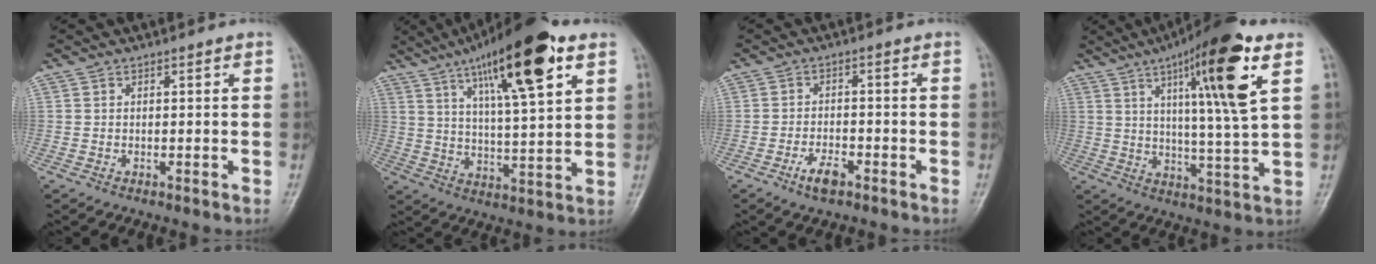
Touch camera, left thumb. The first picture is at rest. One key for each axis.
{"total": 20.1, "fx": 10.5, "fy": 4.9, "fz": 16.4, "tx": -0.247, "ty": -0.025, "tz": 0.169}
{"total": 4.4, "fx": -2.7, "fy": 1.8, "fz": 2.9, "tx": -0.052, "ty": 0.016, "tz": -0.048}
{"total": 17.0, "fx": 7.1, "fy": 2.0, "fz": 15.3, "tx": -0.242, "ty": -0.024, "tz": 0.110}